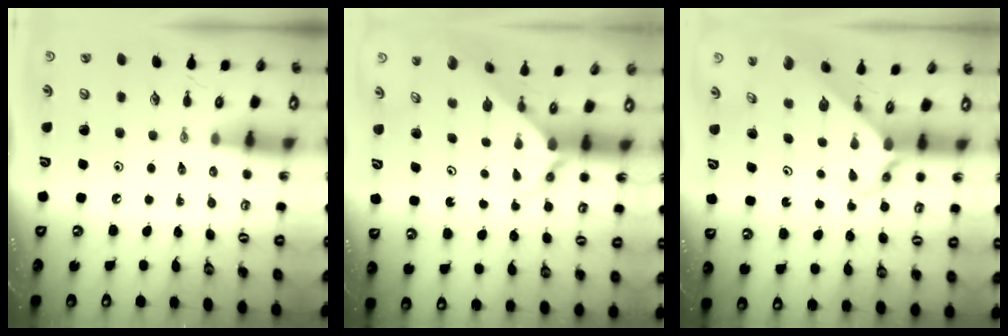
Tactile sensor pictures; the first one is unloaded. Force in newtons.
{"total": 3.4, "press": 3.4, "slide": 0.3}
{"total": 2.7, "press": 2.7, "slide": 0.2}